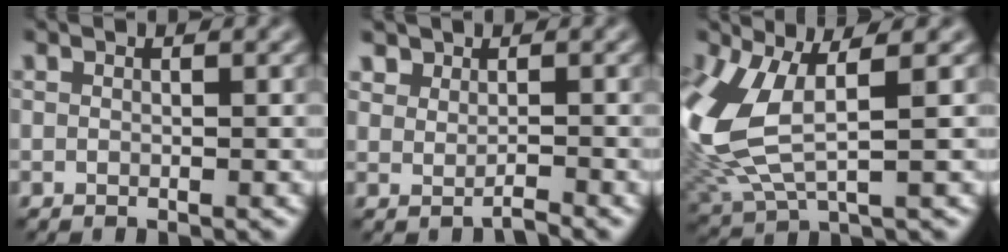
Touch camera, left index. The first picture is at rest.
{"total": 0.9, "force": [0.3, 0.8, 0.4], "torque": [-0.005, -0.004, 0.003]}
{"total": 8.3, "force": [0.9, 4.2, 7.0], "torque": [-0.183, -0.008, 0.021]}